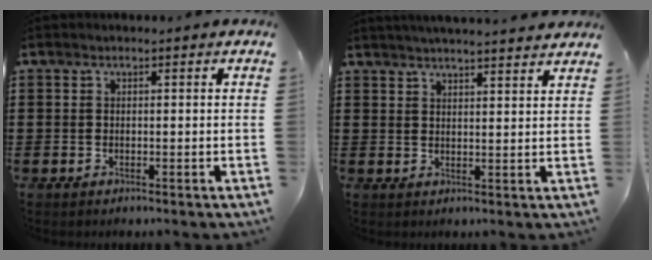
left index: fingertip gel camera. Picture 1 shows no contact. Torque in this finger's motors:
{"motor_torque": [0.88, -0.24, 0.55, 0.12]}